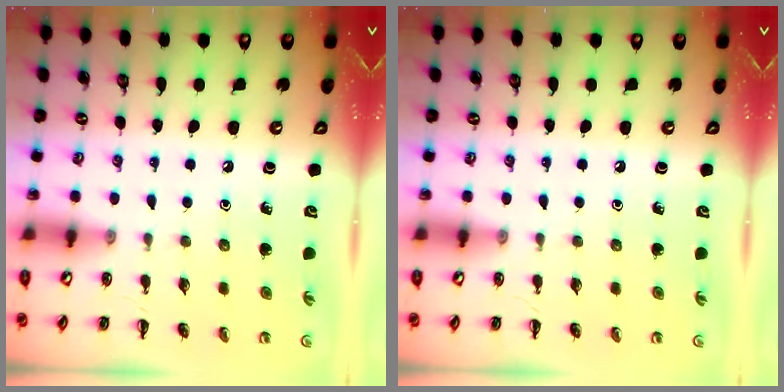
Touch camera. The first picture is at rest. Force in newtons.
{"total": 0.0}